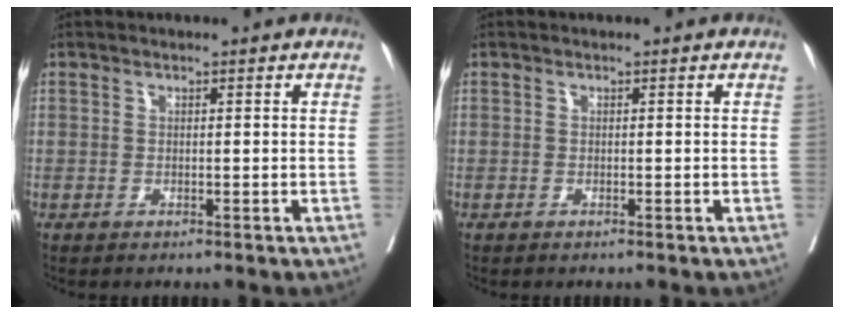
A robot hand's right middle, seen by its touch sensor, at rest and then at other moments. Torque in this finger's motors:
{"motor_torque": [-0.11, 0.12, -0.03, 0.00]}